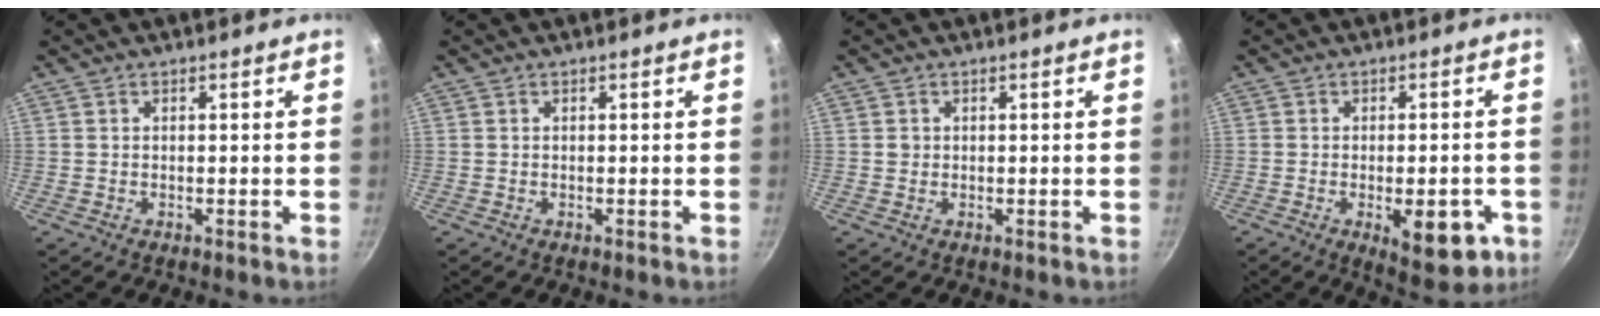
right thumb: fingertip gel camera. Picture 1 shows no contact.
{"total": 0.0}
{"total": 1.0, "force": [0.1, 0.9, 0.2], "torque": [0.000, 0.001, 0.002]}
{"total": 10.5, "force": [-3.6, 4.7, 8.7], "torque": [-0.078, 0.008, -0.036]}